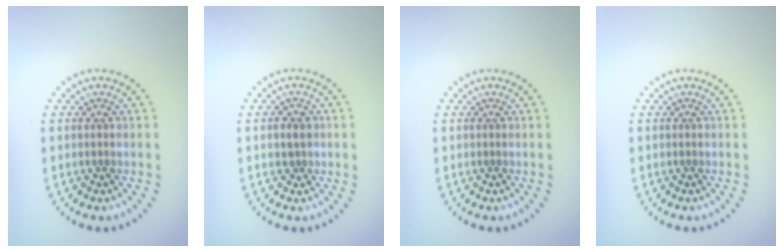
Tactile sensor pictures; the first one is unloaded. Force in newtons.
{"total": 1.5, "press": 1.5, "slide": 0.4}
{"total": 0.0}
{"total": 0.0}